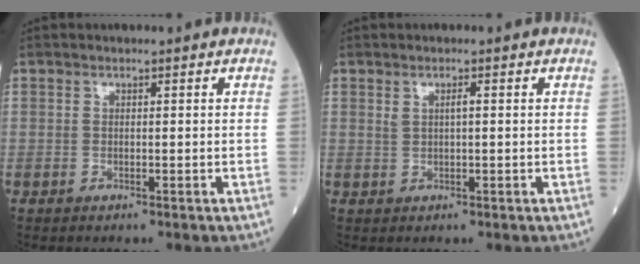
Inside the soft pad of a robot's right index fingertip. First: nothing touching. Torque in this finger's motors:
{"motor_torque": [-0.18, 0.15, -0.03, 0.02]}